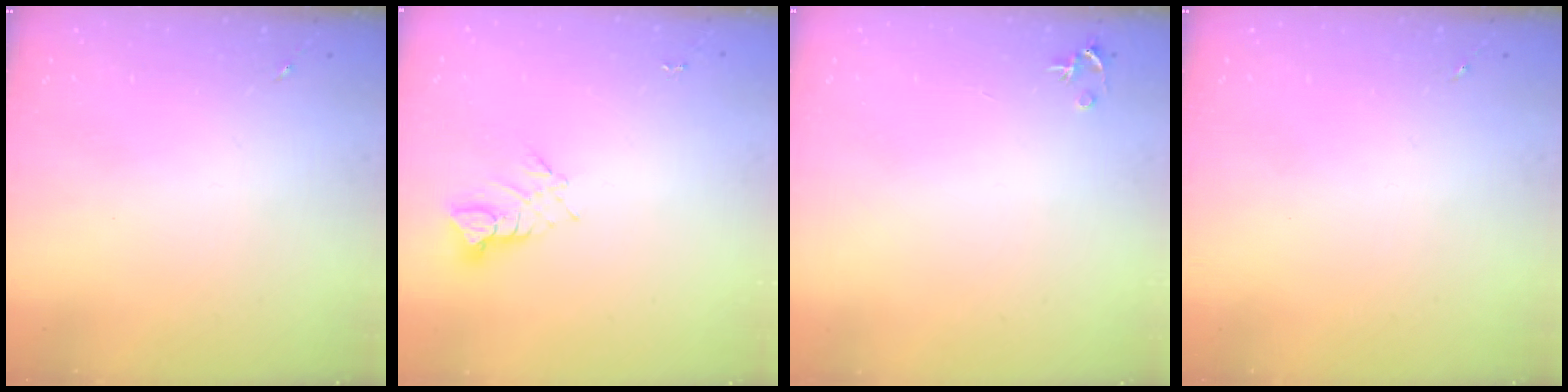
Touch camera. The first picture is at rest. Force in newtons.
{"total": 4.2, "press": 4.2, "slide": 0.2}
{"total": 3.5, "press": 3.5, "slide": 0.4}
{"total": 0.0}